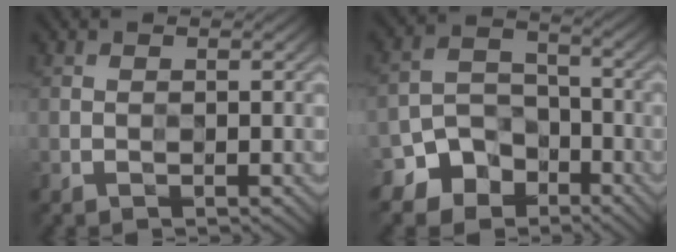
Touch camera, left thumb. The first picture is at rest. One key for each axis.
{"total": 8.5, "fx": -5.9, "fy": 5.6, "fz": 2.3, "tx": -0.055, "ty": -0.008, "tz": -0.111}